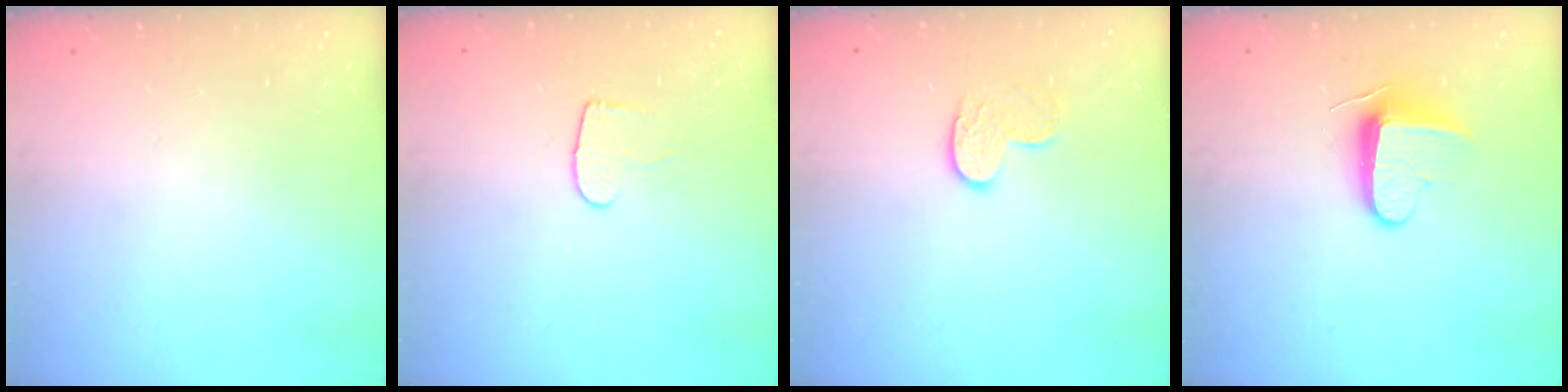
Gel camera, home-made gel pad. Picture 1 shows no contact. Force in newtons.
{"total": 6.3, "press": 6.3, "slide": 0.6}
{"total": 8.0, "press": 8.0, "slide": 0.4}
{"total": 9.3, "press": 9.3, "slide": 0.6}